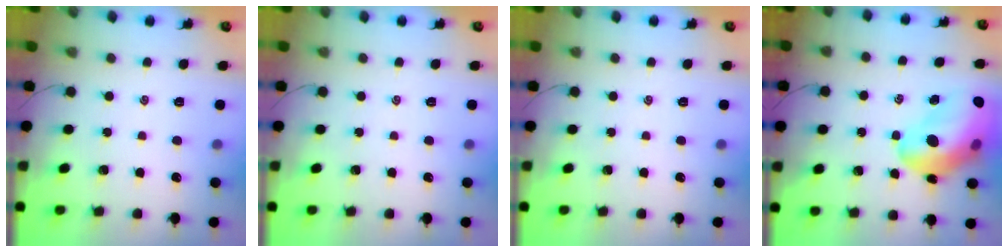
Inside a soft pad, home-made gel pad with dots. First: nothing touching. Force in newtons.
{"total": 0.0}
{"total": 0.0}
{"total": 22.6, "press": 22.0, "slide": 5.3}